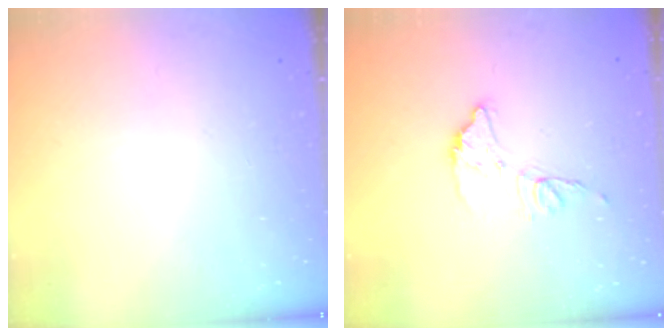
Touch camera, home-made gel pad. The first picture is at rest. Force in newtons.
{"total": 10.1, "press": 10.1, "slide": 0.8}